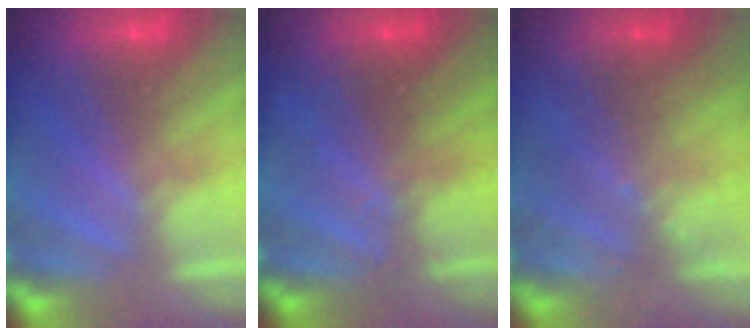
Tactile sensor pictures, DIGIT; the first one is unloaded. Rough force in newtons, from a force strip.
{"total": 2.4}
{"total": 7.0}